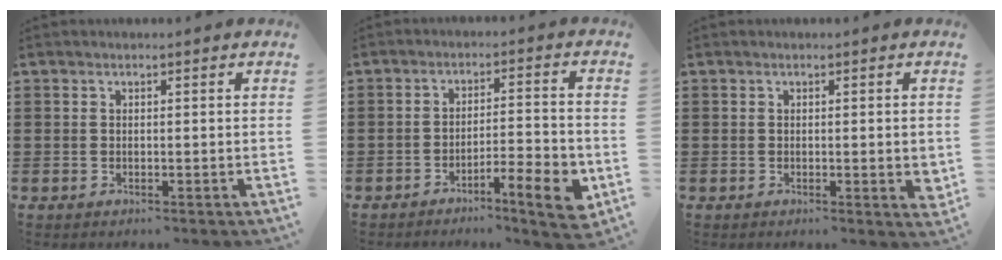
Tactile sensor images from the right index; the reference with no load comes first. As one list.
[{"total": 6.9, "force": [-4.2, 0.9, 5.4], "torque": [-0.084, 0.000, -0.072]}, {"total": 2.3, "force": [0.0, 0.4, 2.3], "torque": [-0.040, -0.002, 0.000]}]